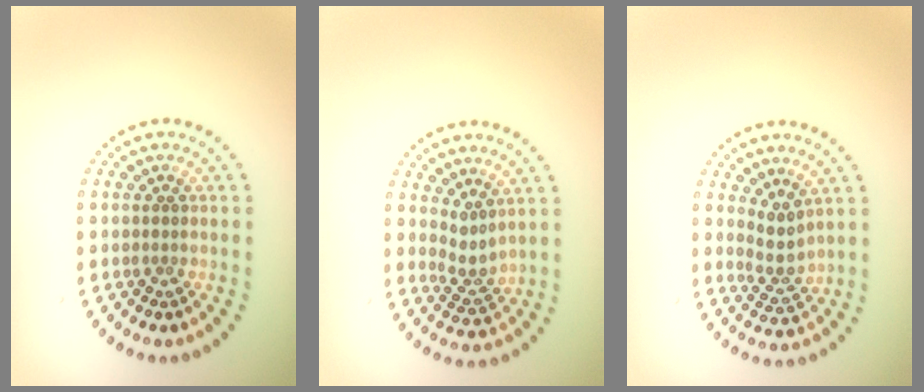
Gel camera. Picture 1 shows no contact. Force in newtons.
{"total": 2.0, "press": 1.4, "slide": 1.5}
{"total": 2.2, "press": 1.6, "slide": 1.5}